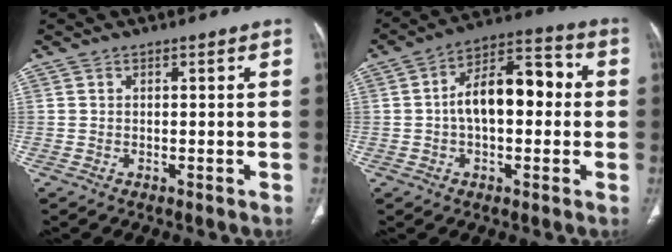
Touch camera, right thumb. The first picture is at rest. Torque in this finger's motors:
{"motor_torque": [1.42, 1.39, 1.41, -0.29, 0.08]}